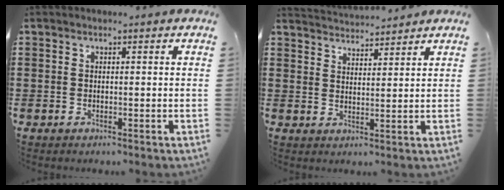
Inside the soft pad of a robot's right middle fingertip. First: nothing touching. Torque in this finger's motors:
{"motor_torque": [0.00, 0.00, 0.00, -0.02]}